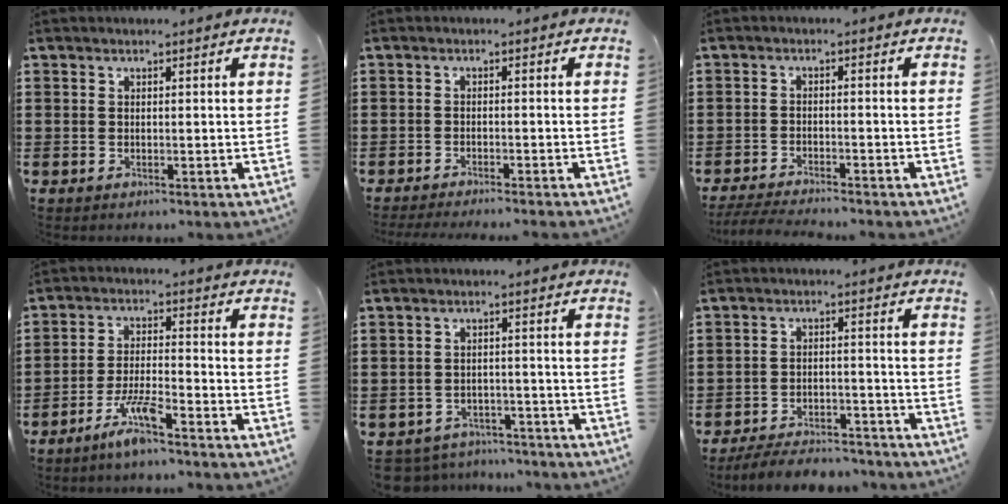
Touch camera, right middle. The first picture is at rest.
{"total": 1.6, "force": [-1.5, -0.2, 0.4], "torque": [-0.007, 0.000, -0.029]}
{"total": 3.4, "force": [-3.3, 0.0, 1.0], "torque": [-0.030, -0.007, -0.070]}
{"total": 6.1, "force": [-4.5, 0.6, 4.1], "torque": [-0.086, -0.007, -0.085]}
{"total": 3.6, "force": [-3.6, 0.7, -0.2], "torque": [-0.013, -0.001, -0.079]}
{"total": 5.2, "force": [-5.1, 0.8, 0.8], "torque": [-0.019, 0.006, -0.103]}